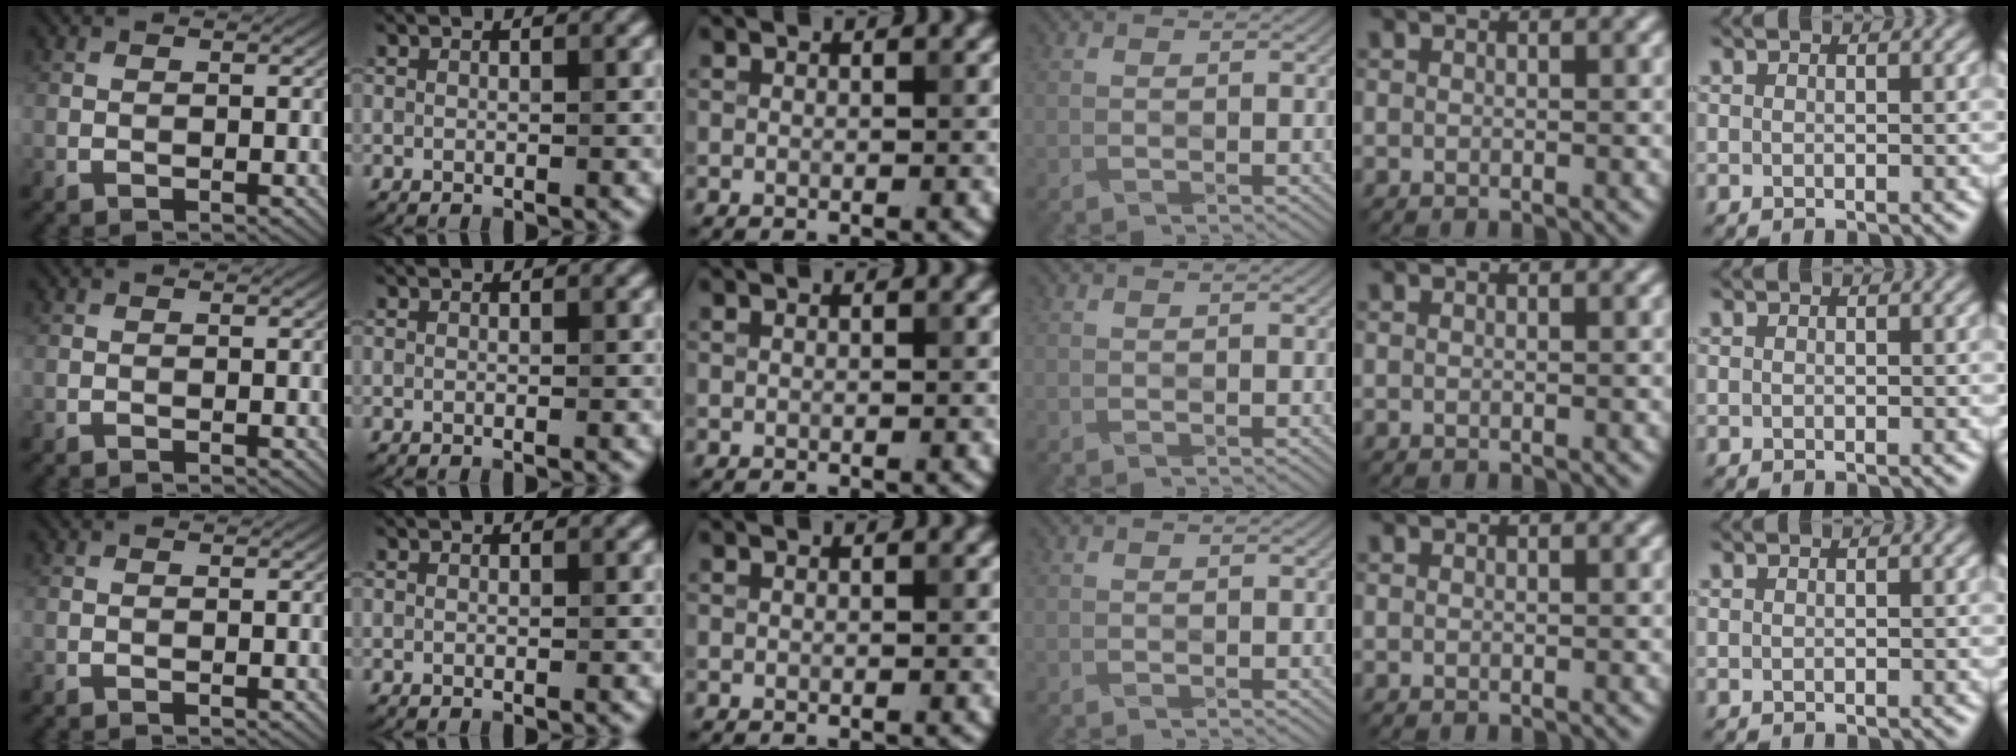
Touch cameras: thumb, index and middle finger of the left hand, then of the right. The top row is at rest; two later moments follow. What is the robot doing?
{"motion": "wrap", "object": "cellophane"}